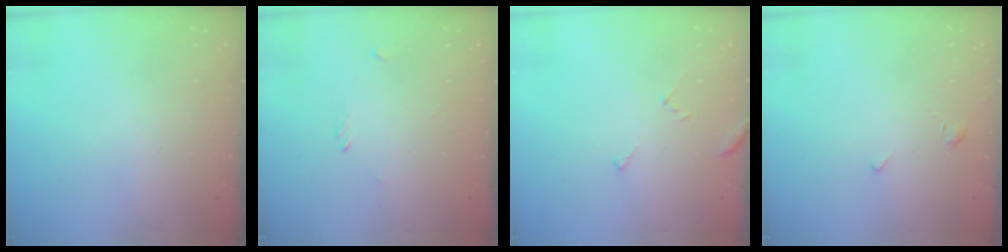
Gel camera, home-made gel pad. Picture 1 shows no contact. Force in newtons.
{"total": 0.0}
{"total": 2.8, "press": 2.8, "slide": 0.2}
{"total": 1.9, "press": 1.8, "slide": 0.4}